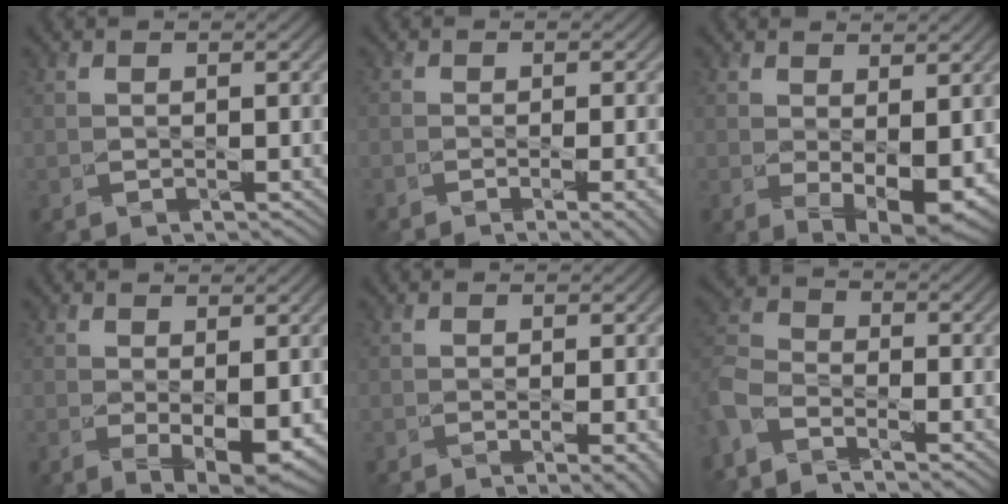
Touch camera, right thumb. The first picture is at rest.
{"total": 5.0, "force": [-2.2, 1.6, 4.2], "torque": [-0.046, -0.002, -0.028]}
{"total": 6.1, "force": [0.1, 3.0, 5.3], "torque": [-0.098, -0.022, 0.014]}
{"total": 5.1, "force": [-0.2, 2.2, 4.6], "torque": [-0.083, -0.018, 0.009]}
{"total": 2.1, "force": [-0.4, 0.3, 2.1], "torque": [-0.033, -0.003, -0.009]}
{"total": 7.4, "force": [-5.5, 3.2, 3.9], "torque": [-0.099, -0.017, -0.121]}